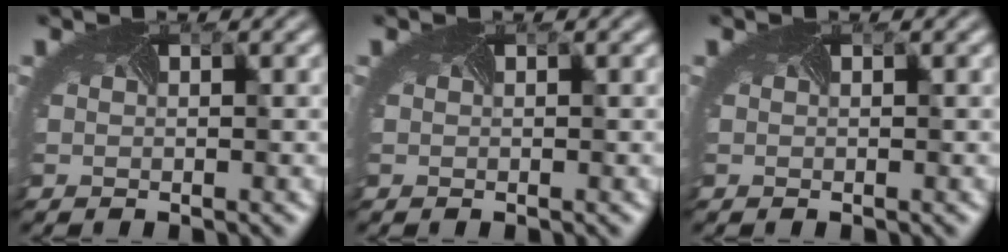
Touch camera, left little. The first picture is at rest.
{"total": 0.0}
{"total": 0.0}